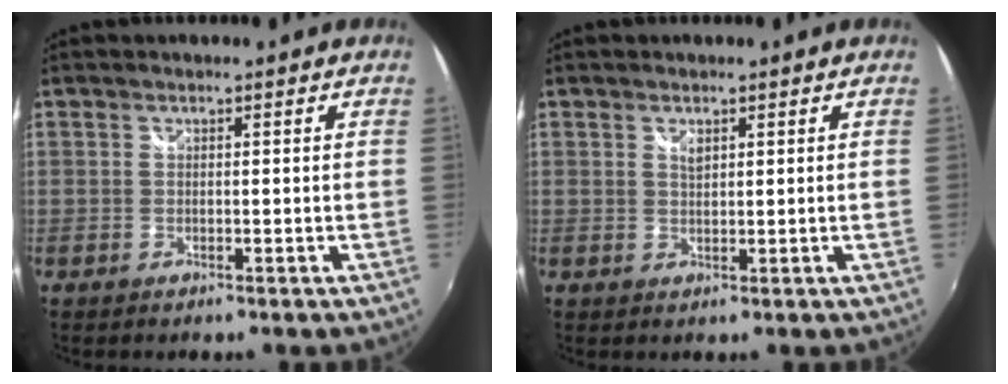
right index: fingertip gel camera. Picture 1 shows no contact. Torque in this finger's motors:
{"motor_torque": [0.27, 0.13, 0.12, 0.03]}